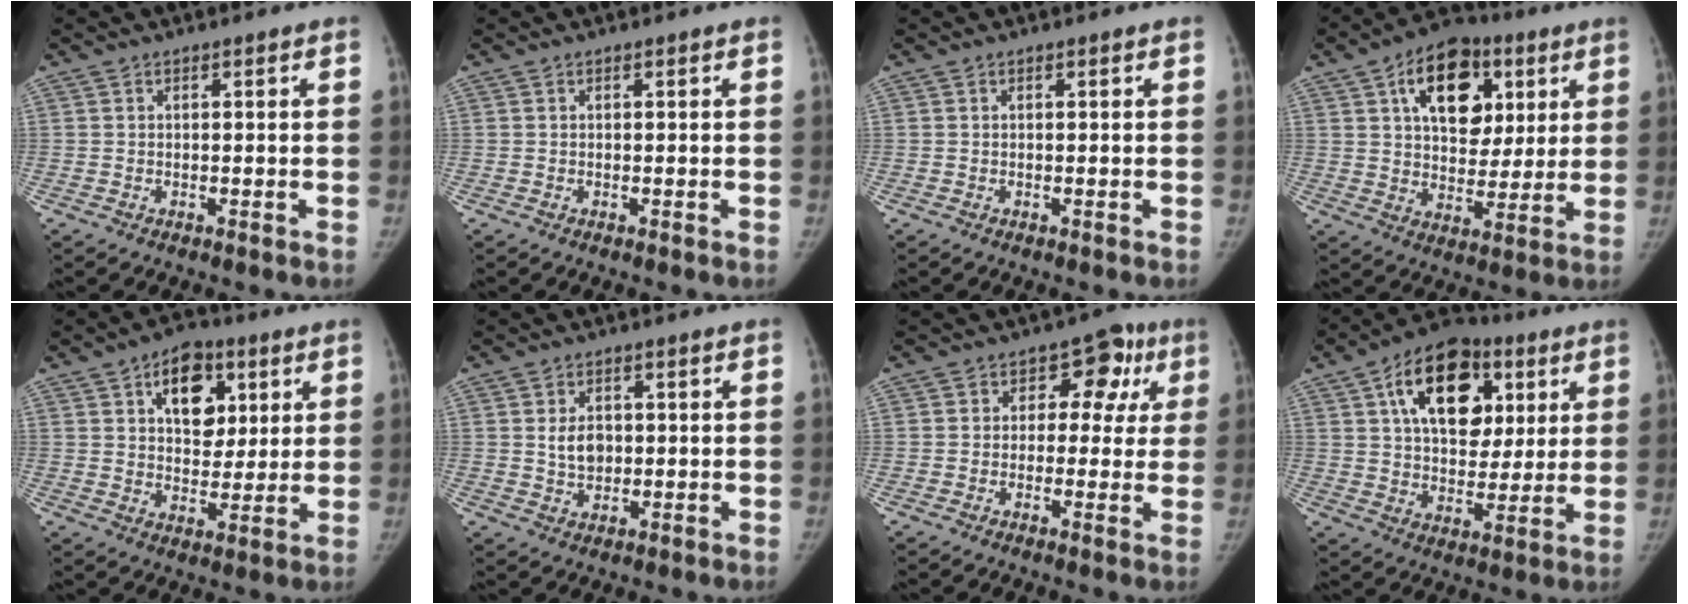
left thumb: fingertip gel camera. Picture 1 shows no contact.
{"total": 0.0}
{"total": 0.0}
{"total": 17.5, "force": [6.9, 11.4, 11.3], "torque": [-0.129, -0.012, 0.109]}
{"total": 12.2, "force": [5.0, 8.1, 7.7], "torque": [-0.069, -0.013, 0.076]}
{"total": 4.7, "force": [0.4, 3.5, 3.1], "torque": [-0.038, -0.001, 0.011]}
{"total": 9.1, "force": [2.1, 6.9, 5.5], "torque": [-0.011, 0.020, 0.016]}
{"total": 20.0, "force": [7.6, 12.9, 13.3], "torque": [-0.171, -0.007, 0.115]}